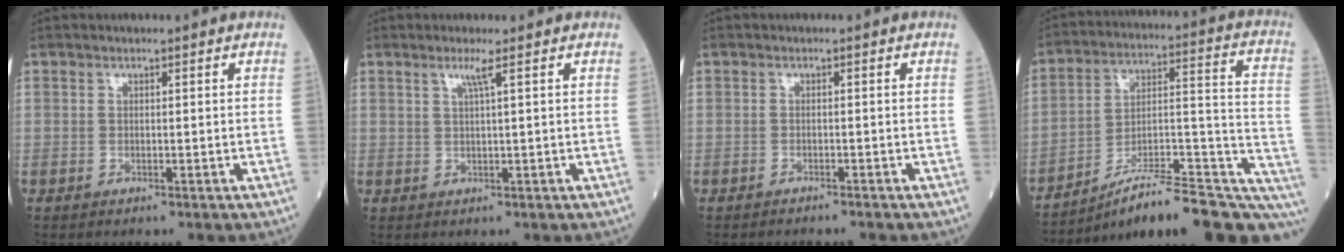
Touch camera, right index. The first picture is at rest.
{"total": 2.0, "force": [1.0, -0.7, 1.7], "torque": [-0.038, -0.003, 0.022]}
{"total": 2.1, "force": [-2.1, 0.1, 0.4], "torque": [-0.008, -0.002, -0.026]}
{"total": 23.1, "force": [-18.5, 3.3, 13.5], "torque": [-0.120, 0.041, -0.272]}